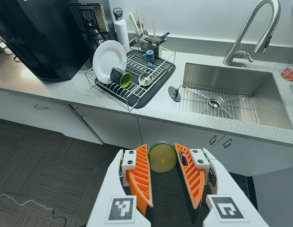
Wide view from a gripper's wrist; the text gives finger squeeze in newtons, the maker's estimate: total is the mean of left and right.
{"total": 7.3, "left": 7.1, "right": 7.6}